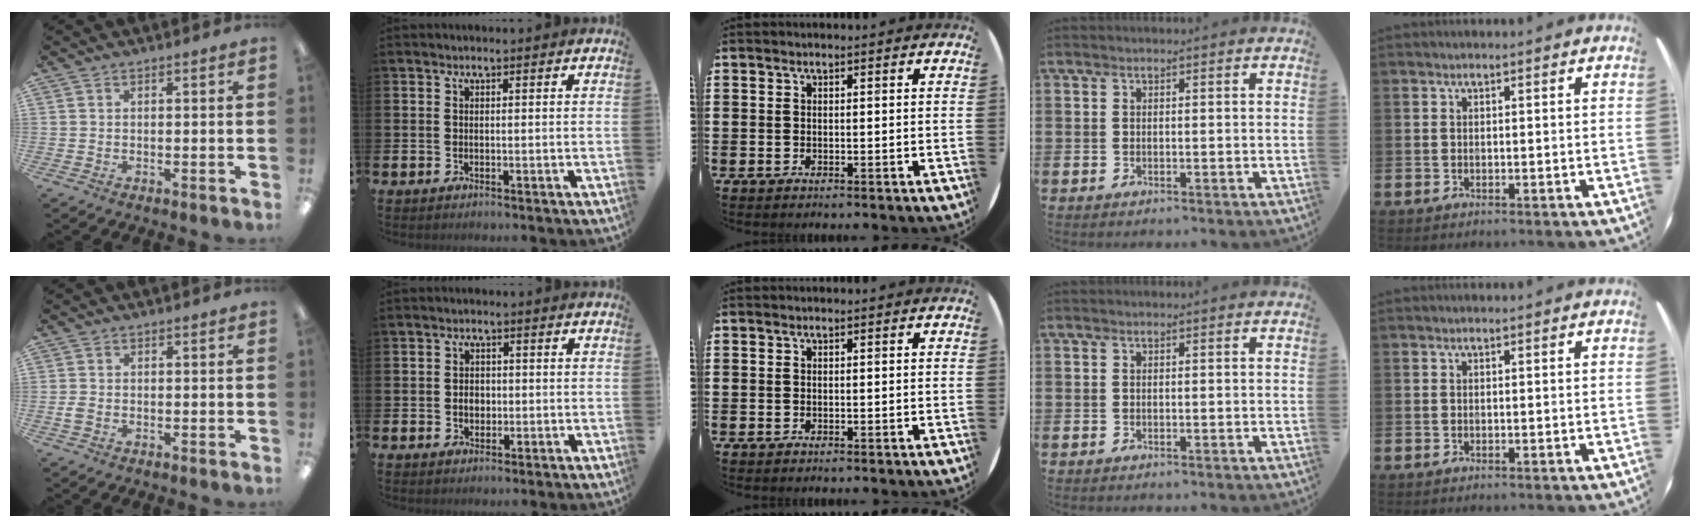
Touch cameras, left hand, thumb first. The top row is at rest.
{"thumb": {"total": 1.7, "force": [-0.6, 1.3, 0.8], "torque": [-0.015, 0.003, -0.010]}, "index": {"total": 2.3, "force": [-0.2, 1.8, 1.3], "torque": [-0.005, -0.003, -0.012]}}